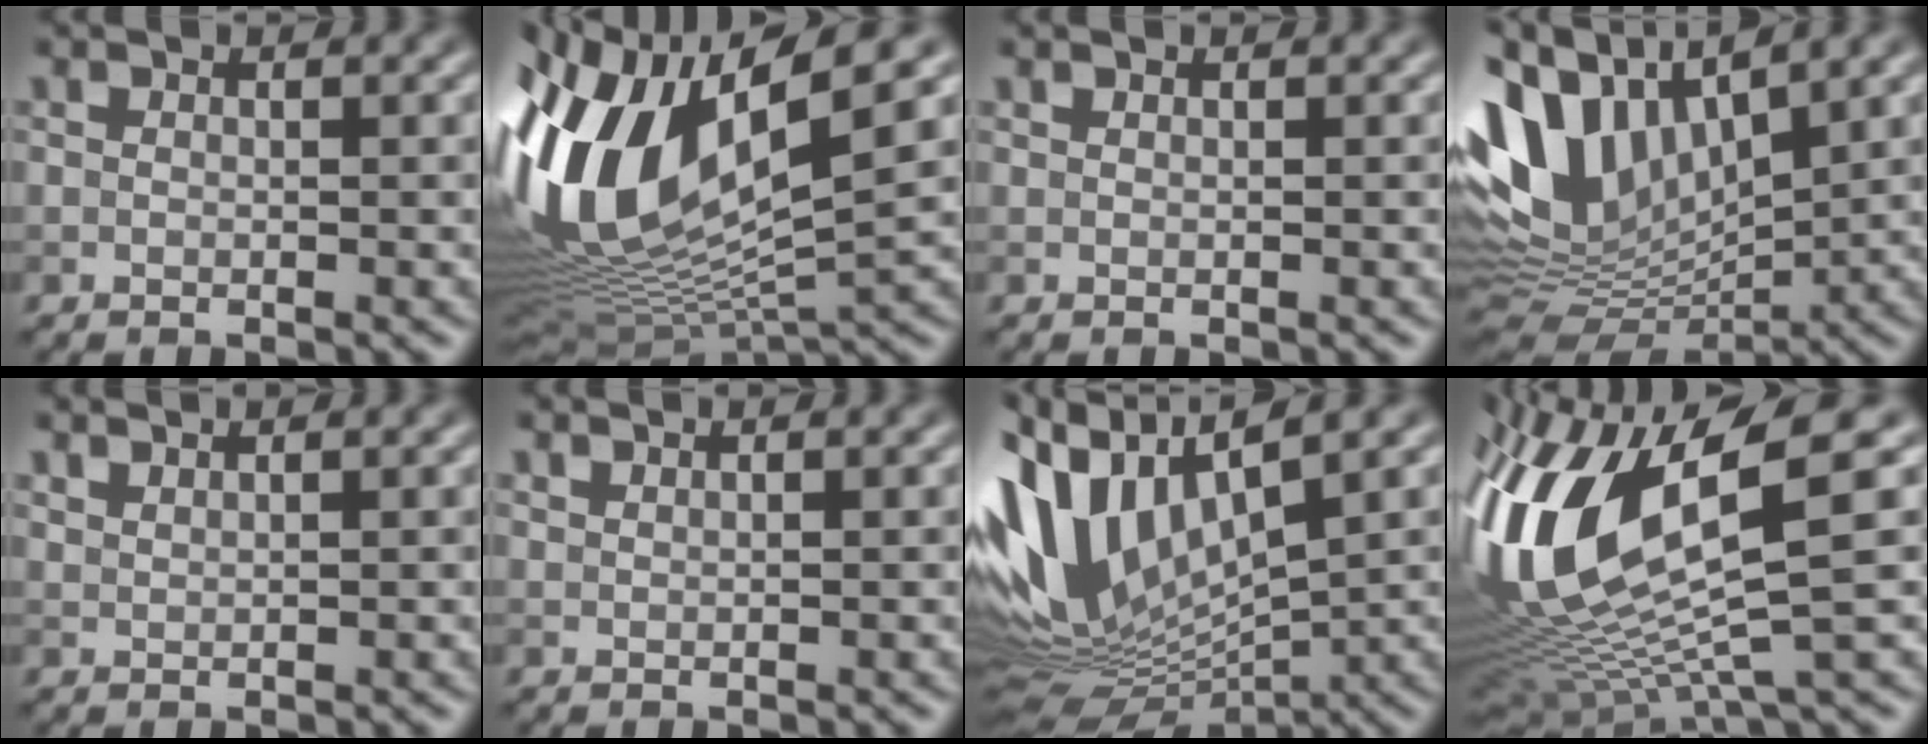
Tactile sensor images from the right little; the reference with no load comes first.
{"total": 15.1, "force": [3.2, 6.3, 13.3], "torque": [-0.290, 0.001, 0.066]}
{"total": 0.0}
{"total": 12.5, "force": [4.3, 6.8, 9.5], "torque": [-0.219, 0.015, 0.075]}
{"total": 1.4, "force": [1.3, 0.3, 0.4], "torque": [-0.002, -0.001, 0.020]}
{"total": 0.8, "force": [0.8, 0.1, 0.2], "torque": [-0.002, -0.002, 0.012]}
{"total": 11.4, "force": [2.0, 5.8, 9.6], "torque": [-0.211, 0.004, 0.037]}
{"total": 13.9, "force": [2.3, 4.5, 12.9], "torque": [-0.279, -0.003, 0.057]}